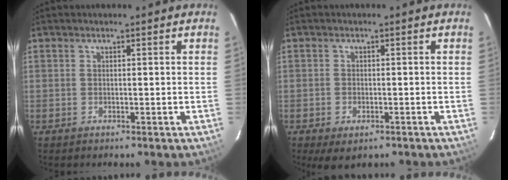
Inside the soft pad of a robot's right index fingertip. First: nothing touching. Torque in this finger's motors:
{"motor_torque": [0.76, -0.59, 0.33, 0.05]}